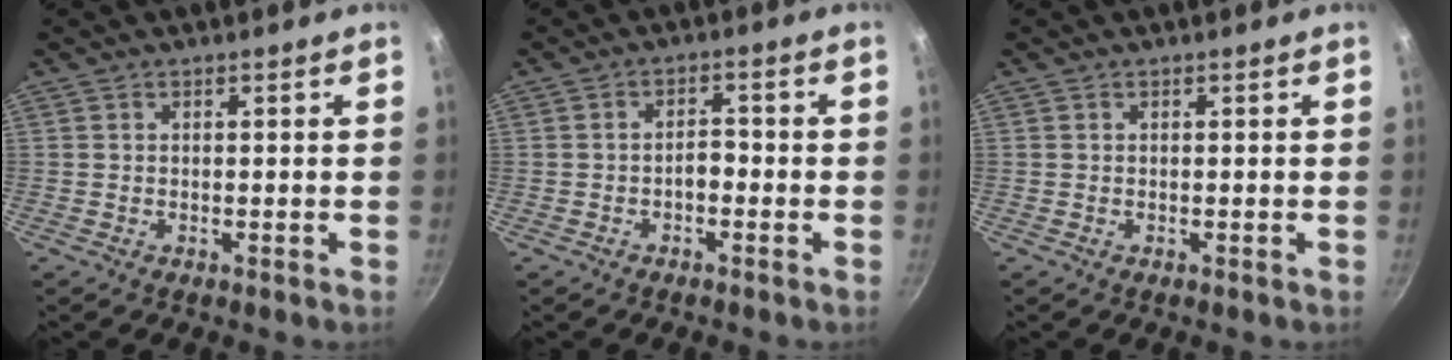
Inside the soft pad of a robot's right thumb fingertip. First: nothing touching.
{"total": 2.7, "force": [-1.2, 1.4, 1.9], "torque": [-0.016, 0.020, -0.020]}
{"total": 0.0}